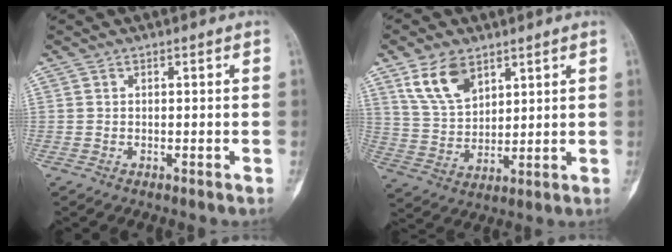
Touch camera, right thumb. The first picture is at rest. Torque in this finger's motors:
{"motor_torque": [-0.10, 0.61, 0.59, 0.77, 0.02]}